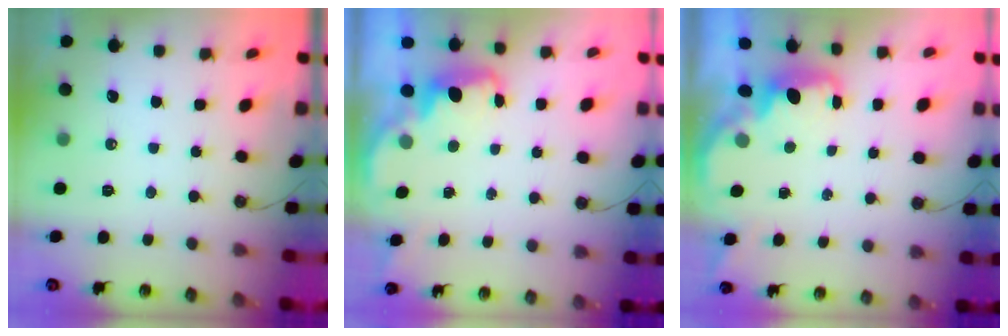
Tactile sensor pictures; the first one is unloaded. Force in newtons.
{"total": 2.3, "press": 2.3, "slide": 0.5}
{"total": 1.6, "press": 1.4, "slide": 0.7}